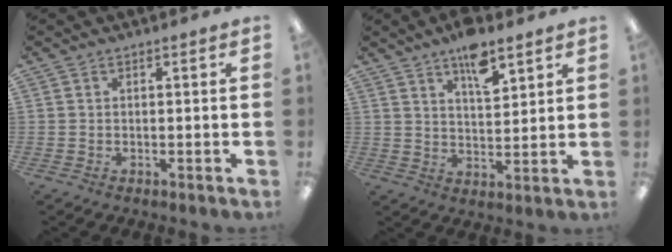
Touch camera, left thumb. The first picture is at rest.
{"total": 9.1, "force": [6.3, 3.6, 5.5], "torque": [-0.076, -0.036, 0.105]}